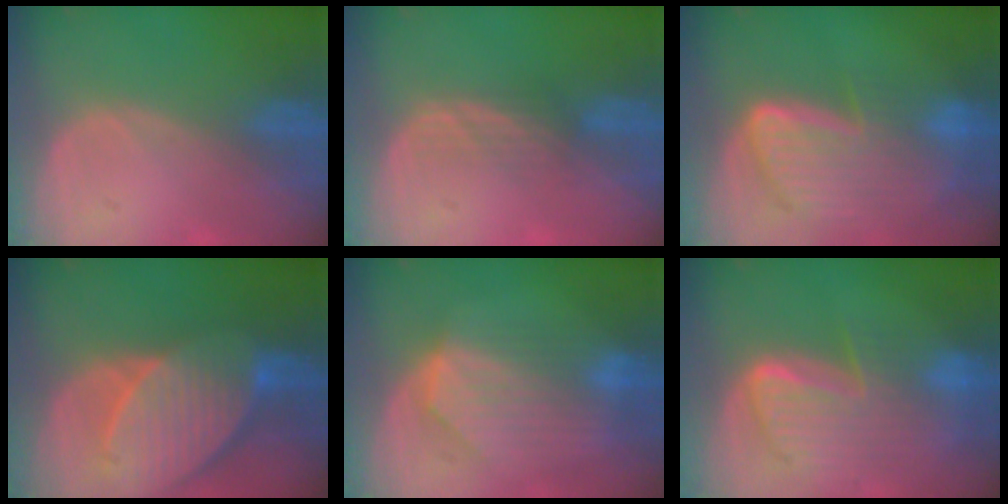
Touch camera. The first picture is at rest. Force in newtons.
{"total": 2.8, "press": 2.5, "slide": 1.2}
{"total": 9.7, "press": 8.2, "slide": 5.3}
{"total": 10.7, "press": 9.4, "slide": 5.2}
{"total": 8.6, "press": 7.8, "slide": 3.5}
{"total": 9.9, "press": 8.6, "slide": 4.9}